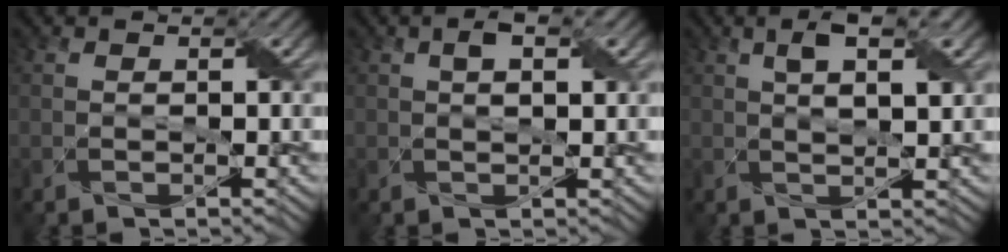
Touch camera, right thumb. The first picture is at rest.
{"total": 2.6, "force": [0.7, 1.1, 2.2], "torque": [-0.046, 0.004, 0.012]}
{"total": 4.5, "force": [1.5, 1.5, 3.9], "torque": [-0.071, 0.007, 0.025]}